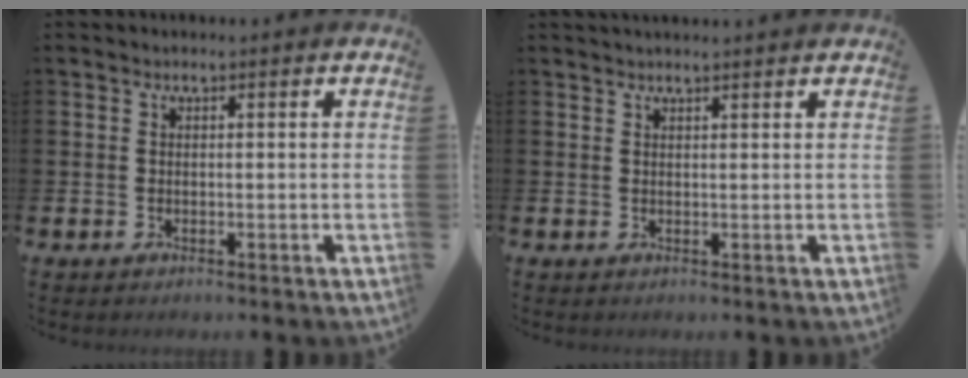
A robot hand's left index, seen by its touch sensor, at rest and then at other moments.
{"total": 1.1, "force": [1.0, -0.1, 0.2], "torque": [-0.002, 0.000, 0.019]}